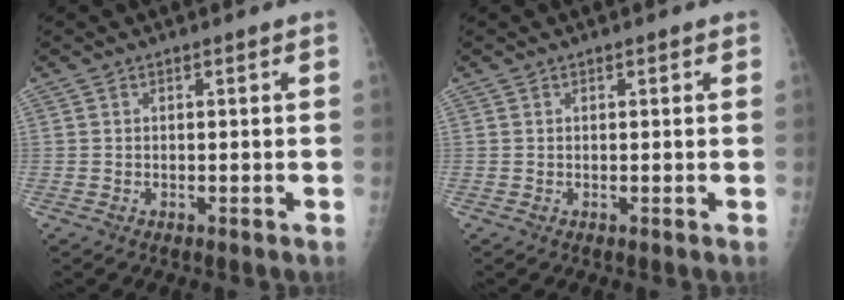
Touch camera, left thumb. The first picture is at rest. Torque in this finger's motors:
{"motor_torque": [-0.20, -0.06, -0.15, -0.09, -0.02]}